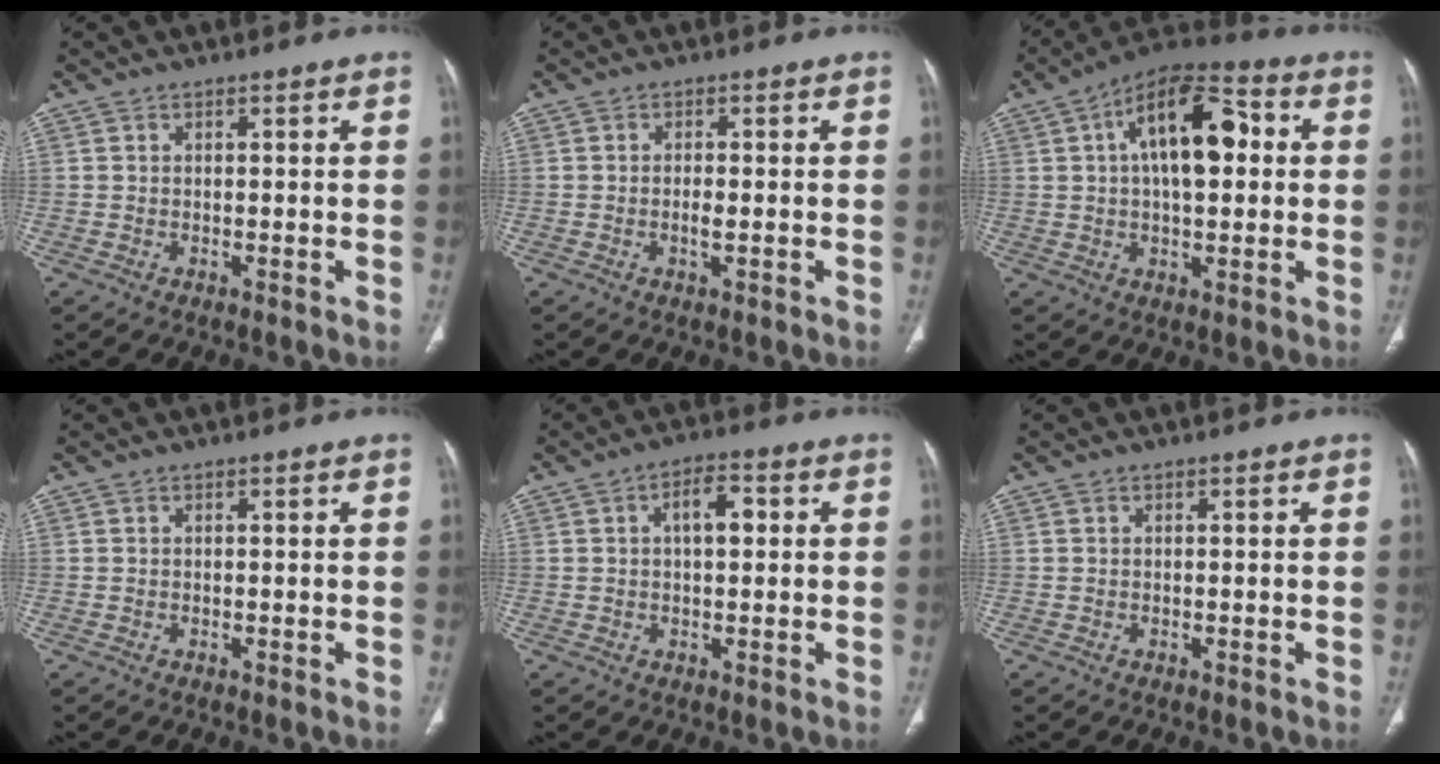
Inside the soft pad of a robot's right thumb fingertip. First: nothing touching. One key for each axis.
{"total": 2.0, "fx": -0.5, "fy": 0.8, "fz": 1.8, "tx": -0.036, "ty": -0.001, "tz": -0.010}
{"total": 16.3, "fx": 3.2, "fy": 8.0, "fz": 13.8, "tx": -0.202, "ty": 0.025, "tz": 0.043}
{"total": 0.0}
{"total": 5.3, "fx": 1.0, "fy": 2.7, "fz": 4.5, "tx": -0.063, "ty": 0.013, "tz": 0.011}
{"total": 0.0}